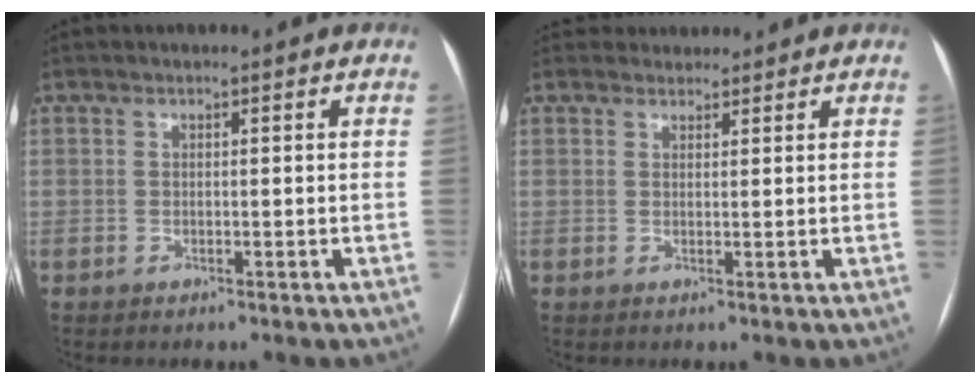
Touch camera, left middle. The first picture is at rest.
{"total": 3.0, "force": [2.7, 1.1, -0.2], "torque": [0.009, 0.020, 0.039]}